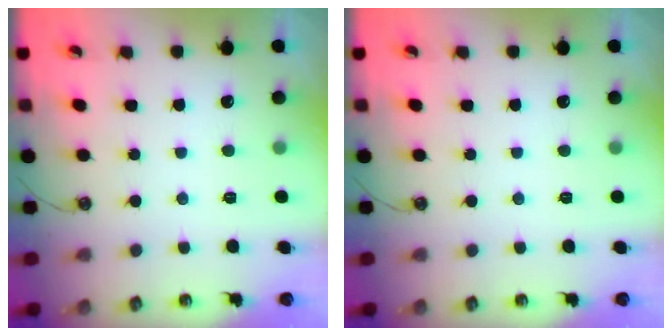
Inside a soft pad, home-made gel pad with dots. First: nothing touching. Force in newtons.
{"total": 0.0}